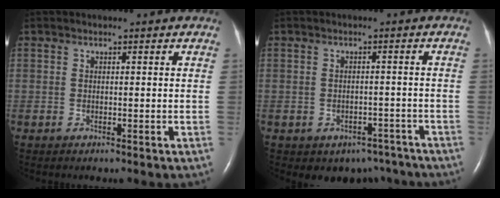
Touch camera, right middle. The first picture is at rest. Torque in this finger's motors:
{"motor_torque": [0.07, -0.08, 0.08, 0.05]}